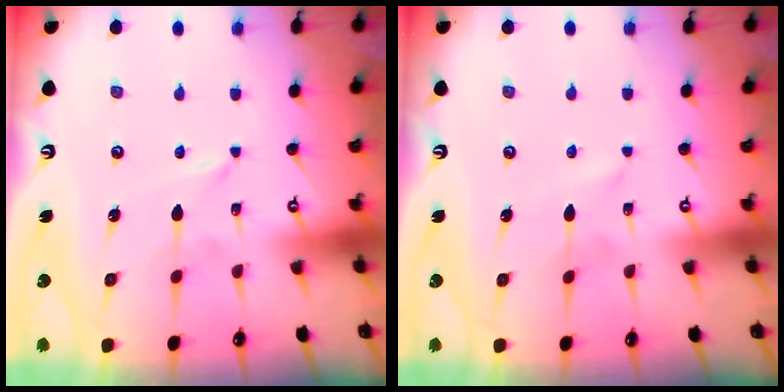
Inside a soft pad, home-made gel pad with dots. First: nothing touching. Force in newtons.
{"total": 0.9, "press": 0.9, "slide": 0.1}